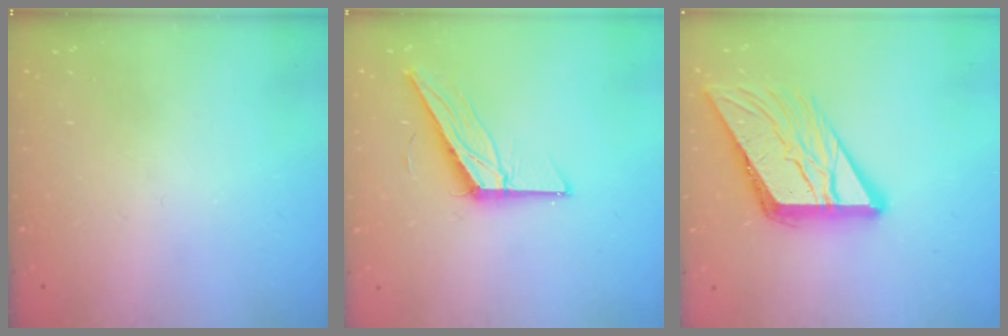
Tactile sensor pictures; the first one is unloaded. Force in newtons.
{"total": 11.5, "press": 11.5, "slide": 0.2}
{"total": 15.0, "press": 14.9, "slide": 1.6}